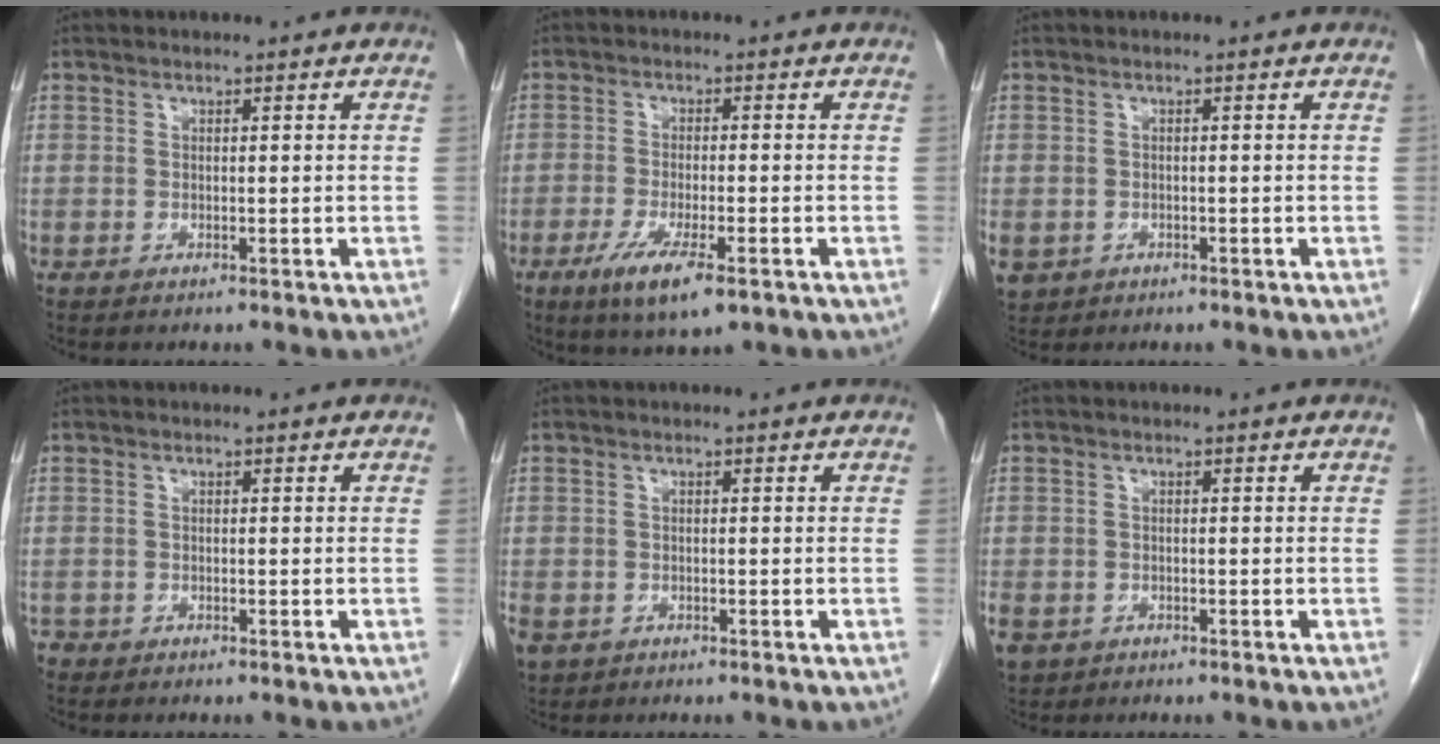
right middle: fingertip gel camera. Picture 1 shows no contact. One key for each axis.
{"total": 7.4, "fx": -4.0, "fy": 1.4, "fz": 6.0, "tx": -0.111, "ty": -0.018, "tz": -0.063}
{"total": 4.5, "fx": -2.0, "fy": 3.8, "fz": 1.3, "tx": -0.033, "ty": -0.002, "tz": -0.027}
{"total": 1.1, "fx": -0.8, "fy": 0.8, "fz": 0.1, "tx": -0.005, "ty": 0.002, "tz": -0.015}
{"total": 4.9, "fx": -2.6, "fy": 3.8, "fz": 1.8, "tx": -0.050, "ty": -0.005, "tz": -0.040}
{"total": 6.2, "fx": -3.2, "fy": 4.8, "fz": 2.2, "tx": -0.065, "ty": -0.006, "tz": -0.050}